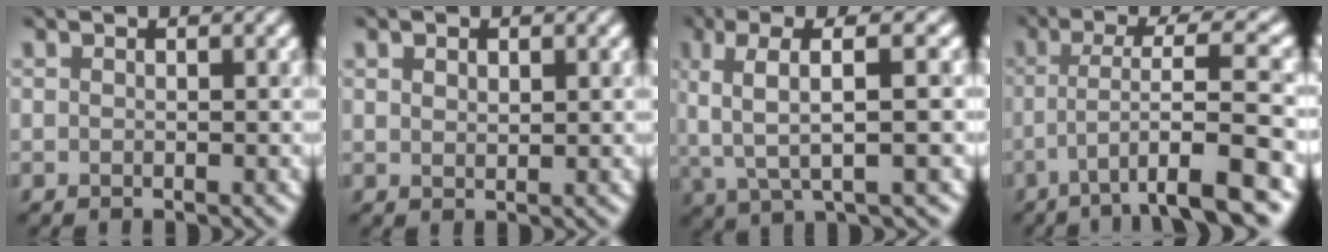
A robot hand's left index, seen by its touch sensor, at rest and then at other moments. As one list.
[{"total": 1.1, "force": [0.6, 0.6, 0.7], "torque": [-0.011, 0.003, 0.014]}, {"total": 6.6, "force": [1.9, 1.6, 6.1], "torque": [-0.114, 0.014, 0.034]}, {"total": 7.8, "force": [-2.5, 1.1, 7.3], "torque": [-0.114, 0.021, -0.040]}]